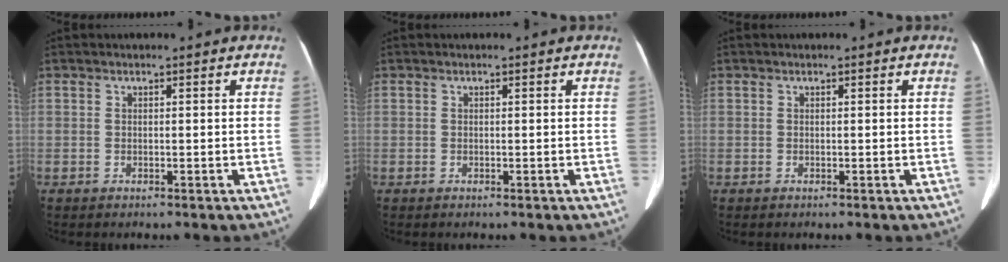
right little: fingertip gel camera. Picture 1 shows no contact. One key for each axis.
{"total": 0.0}
{"total": 0.0}